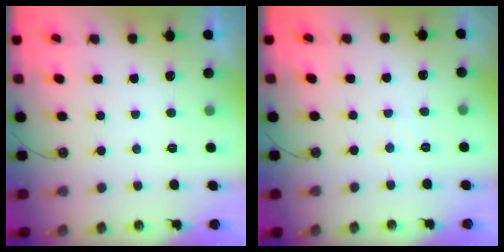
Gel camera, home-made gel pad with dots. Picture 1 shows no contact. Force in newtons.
{"total": 3.2, "press": 3.2, "slide": 0.5}